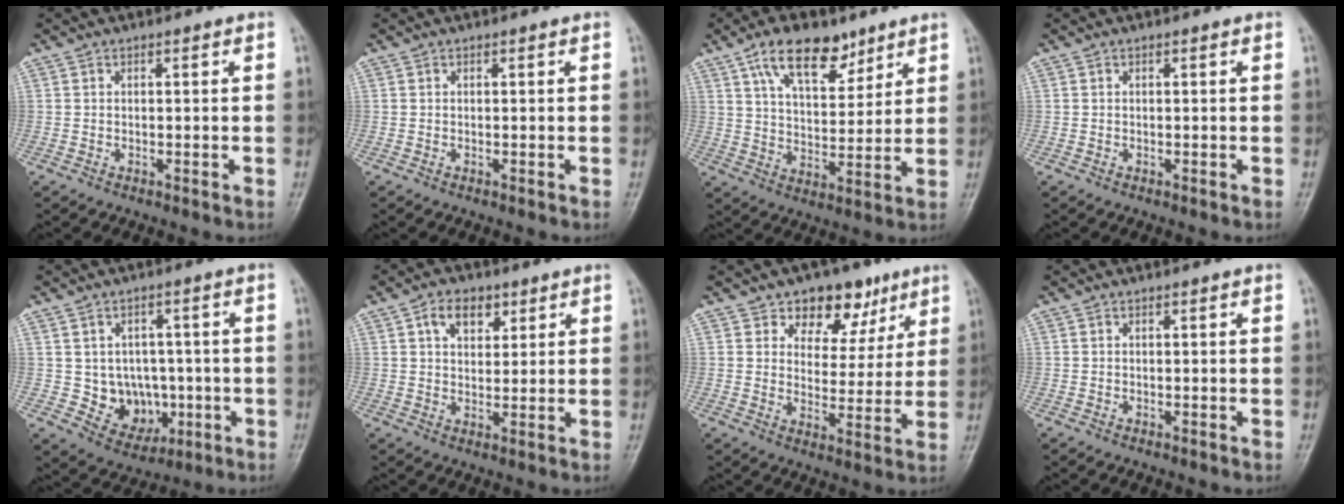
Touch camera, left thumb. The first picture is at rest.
{"total": 0.0}
{"total": 12.3, "force": [7.7, 6.1, 7.4], "torque": [-0.092, -0.038, 0.137]}
{"total": 0.0}
{"total": 8.9, "force": [-1.2, 7.5, 4.8], "torque": [-0.021, 0.005, 0.000]}
{"total": 6.1, "force": [2.9, 4.0, 3.6], "torque": [-0.035, -0.011, 0.046]}
{"total": 10.8, "force": [6.4, 7.3, 4.7], "torque": [-0.018, -0.023, 0.094]}
{"total": 0.0}